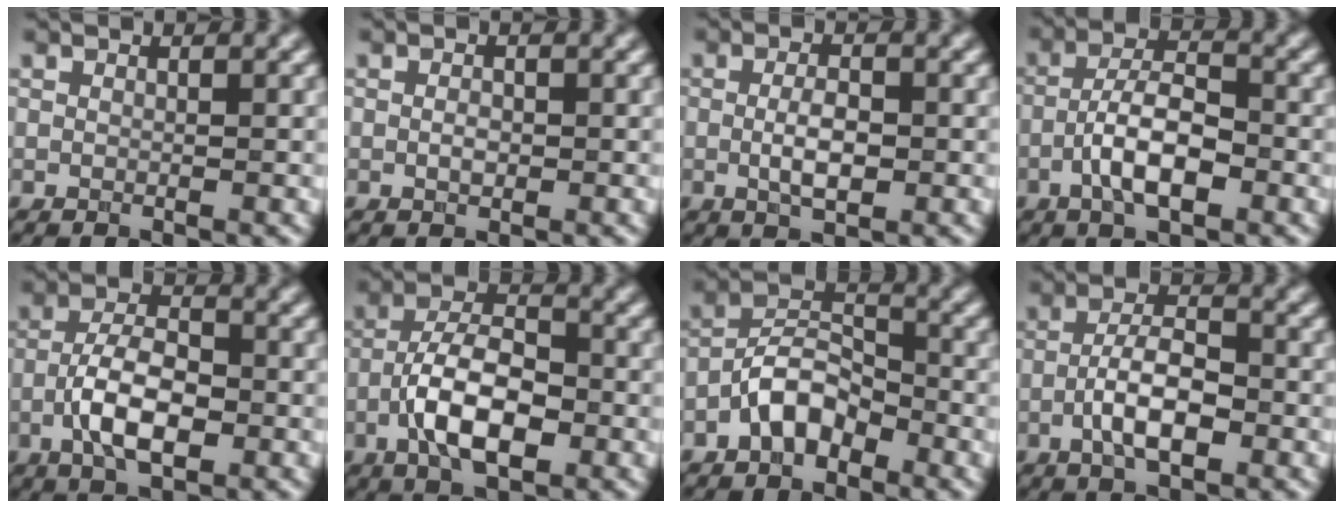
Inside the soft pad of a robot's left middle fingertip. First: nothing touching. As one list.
[{"total": 1.1, "force": [-0.2, 0.6, 0.9], "torque": [-0.018, -0.001, -0.003]}, {"total": 3.0, "force": [-0.3, 1.2, 2.8], "torque": [-0.054, -0.003, -0.006]}, {"total": 5.5, "force": [-2.1, 2.0, 4.7], "torque": [-0.086, 0.007, -0.044]}, {"total": 5.9, "force": [-2.0, 2.6, 4.9], "torque": [-0.092, 0.004, -0.042]}, {"total": 7.3, "force": [-2.6, 3.2, 6.0], "torque": [-0.107, 0.008, -0.054]}, {"total": 4.6, "force": [-2.6, 2.5, 2.9], "torque": [-0.048, 0.016, -0.055]}, {"total": 5.0, "force": [-1.7, 1.8, 4.3], "torque": [-0.080, 0.005, -0.035]}]